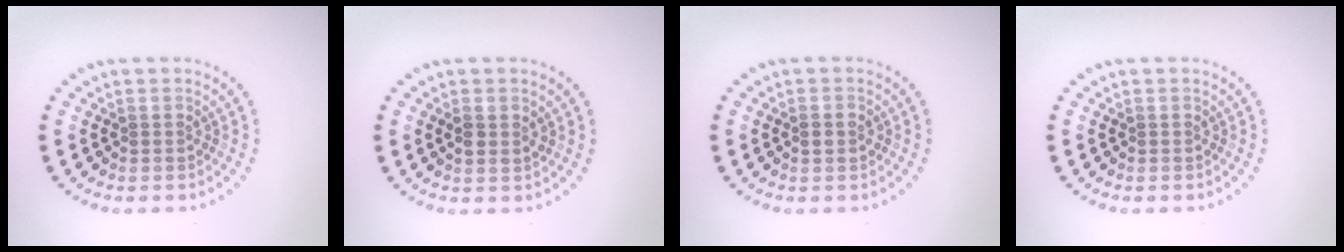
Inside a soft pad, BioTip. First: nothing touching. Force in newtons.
{"total": 1.4, "press": 1.3, "slide": 0.2}
{"total": 1.6, "press": 1.6, "slide": 0.1}
{"total": 0.0}